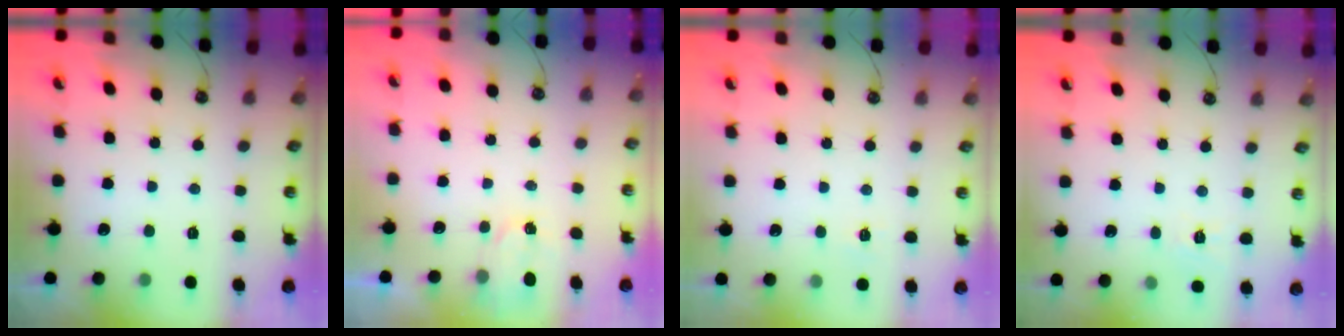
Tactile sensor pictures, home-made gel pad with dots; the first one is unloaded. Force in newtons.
{"total": 1.8, "press": 1.7, "slide": 0.3}
{"total": 4.1, "press": 4.0, "slide": 0.4}
{"total": 4.0, "press": 3.9, "slide": 0.6}